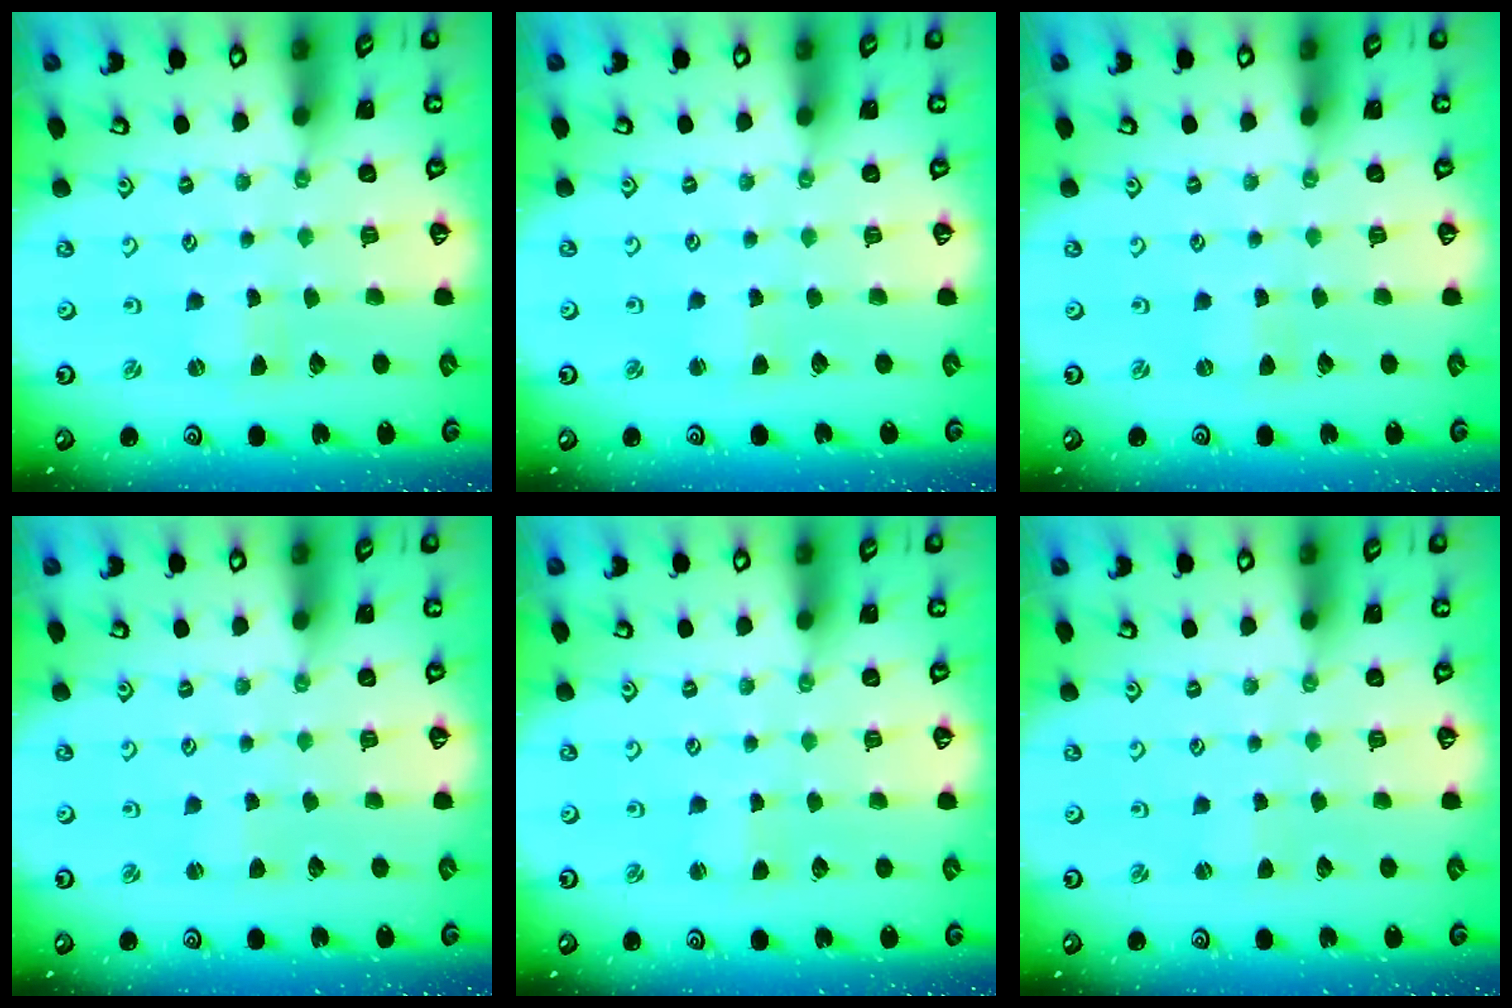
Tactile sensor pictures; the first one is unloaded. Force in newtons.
{"total": 1.9, "press": 1.9, "slide": 0.3}
{"total": 0.0}
{"total": 1.1, "press": 1.1, "slide": 0.2}
{"total": 1.4, "press": 1.3, "slide": 0.2}
{"total": 0.0}